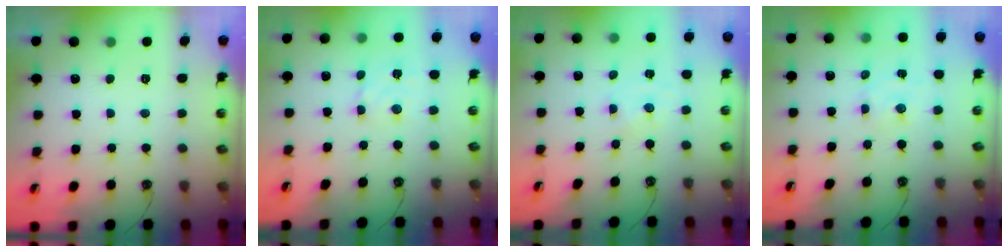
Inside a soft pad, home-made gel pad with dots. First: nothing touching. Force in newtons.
{"total": 3.7, "press": 3.7, "slide": 0.2}
{"total": 0.0}
{"total": 2.1, "press": 2.0, "slide": 0.3}